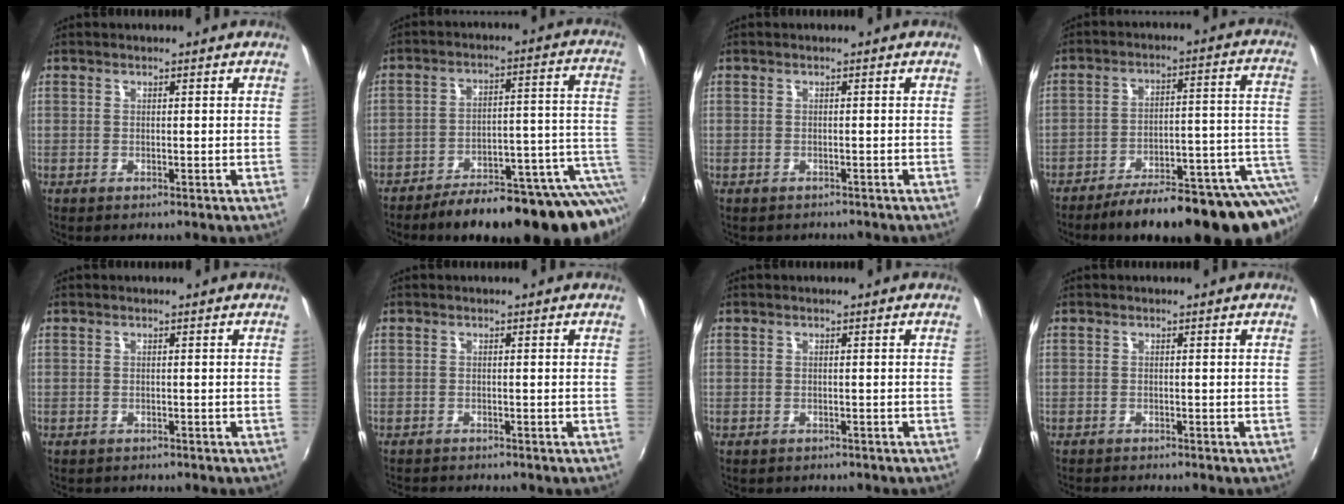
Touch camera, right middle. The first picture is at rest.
{"total": 22.9, "force": [-17.2, 5.5, 14.1], "torque": [-0.162, -0.016, -0.231]}
{"total": 1.6, "force": [-1.4, 0.7, 0.3], "torque": [-0.011, -0.007, -0.017]}
{"total": 23.2, "force": [-17.1, 4.7, 14.9], "torque": [-0.173, -0.022, -0.233]}
{"total": 0.8, "force": [-0.7, 0.4, 0.0], "torque": [-0.006, -0.001, -0.010]}
{"total": 2.2, "force": [-2.1, 0.2, 0.4], "torque": [-0.016, -0.014, -0.039]}
{"total": 1.0, "force": [-0.8, 0.5, 0.1], "torque": [-0.008, -0.002, -0.010]}
{"total": 1.6, "force": [-1.6, 0.0, 0.3], "torque": [-0.010, -0.012, -0.030]}